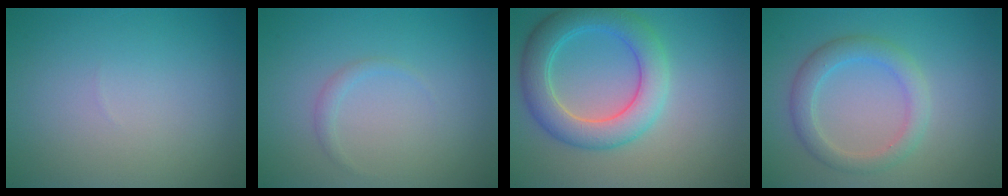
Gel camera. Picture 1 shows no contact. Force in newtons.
{"total": 0.8, "press": 0.8, "slide": 0.1}
{"total": 5.5, "press": 5.5, "slide": 0.2}
{"total": 3.0, "press": 2.9, "slide": 0.3}